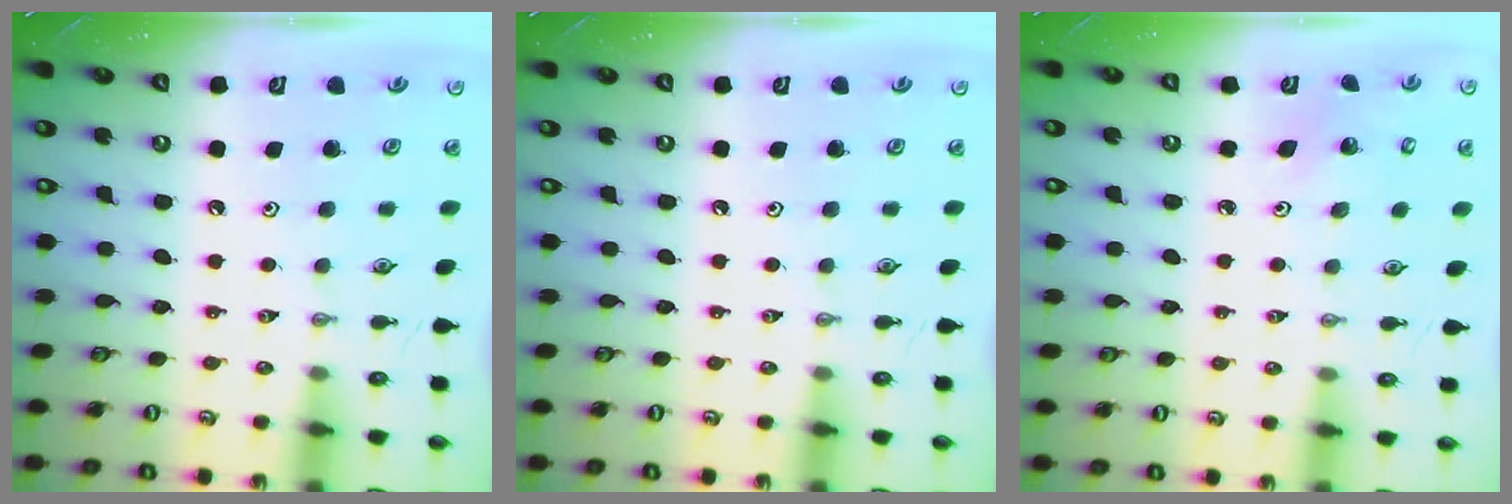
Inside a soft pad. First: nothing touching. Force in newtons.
{"total": 0.0}
{"total": 2.0, "press": 2.0, "slide": 0.1}